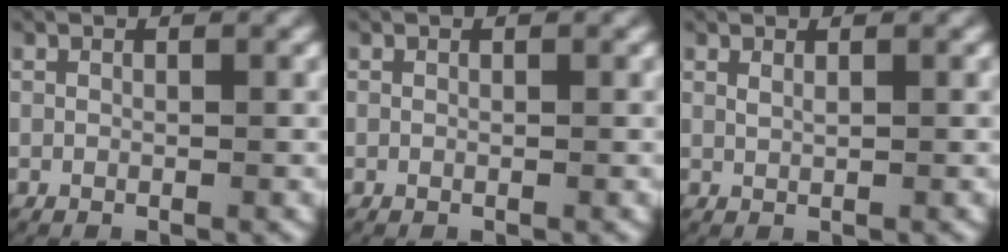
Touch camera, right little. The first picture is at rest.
{"total": 0.0}
{"total": 0.6, "force": [0.5, 0.0, 0.4], "torque": [-0.012, -0.004, 0.015]}